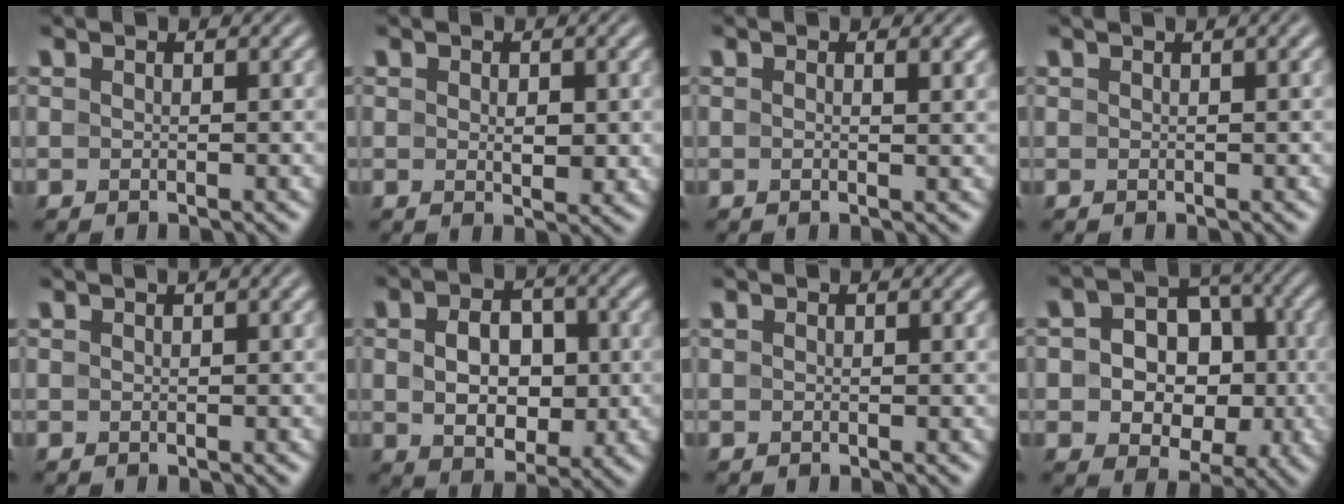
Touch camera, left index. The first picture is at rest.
{"total": 1.8, "force": [0.0, 1.0, 1.4], "torque": [-0.027, -0.005, 0.003]}
{"total": 1.5, "force": [0.3, 0.4, 1.4], "torque": [-0.018, -0.001, -0.001]}
{"total": 1.8, "force": [0.9, 0.6, 1.5], "torque": [-0.017, 0.002, 0.004]}
{"total": 1.5, "force": [0.8, 0.5, 1.2], "torque": [-0.016, 0.002, 0.003]}
{"total": 5.9, "force": [-0.2, 4.1, 4.3], "torque": [-0.073, -0.003, 0.000]}
{"total": 0.0}
{"total": 8.5, "force": [-1.0, 6.7, 5.1], "torque": [-0.054, 0.001, -0.026]}